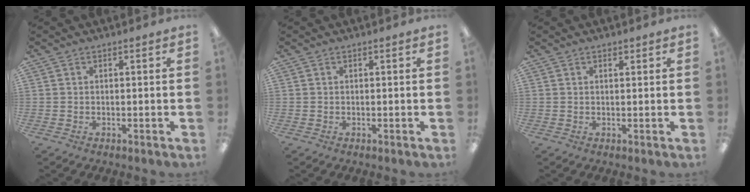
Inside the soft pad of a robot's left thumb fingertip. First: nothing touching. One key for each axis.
{"total": 0.0}
{"total": 0.8, "fx": 0.7, "fy": 0.3, "fz": 0.2, "tx": 0.003, "ty": -0.003, "tz": 0.011}